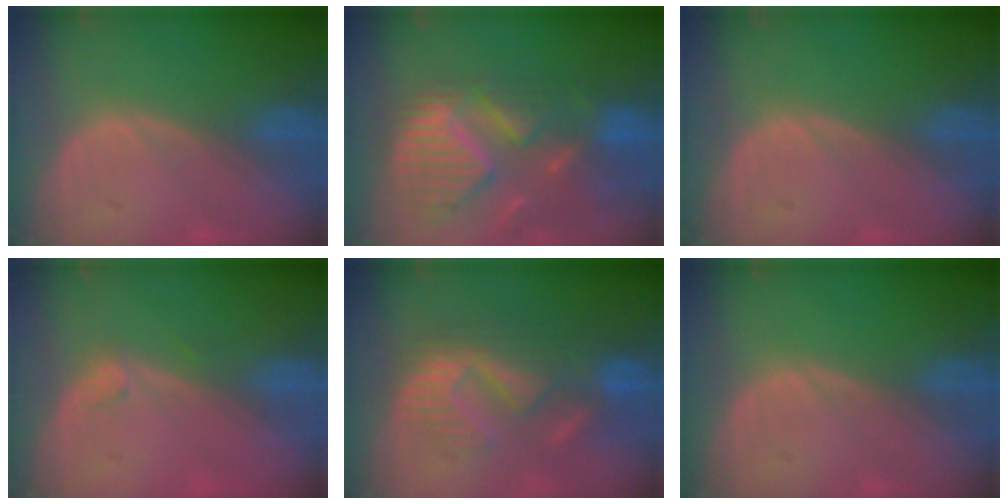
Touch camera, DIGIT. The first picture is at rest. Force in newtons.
{"total": 12.6, "press": 10.7, "slide": 6.8}
{"total": 0.0}
{"total": 1.3, "press": 1.1, "slide": 0.5}
{"total": 9.0, "press": 8.9, "slide": 1.6}
{"total": 0.0}